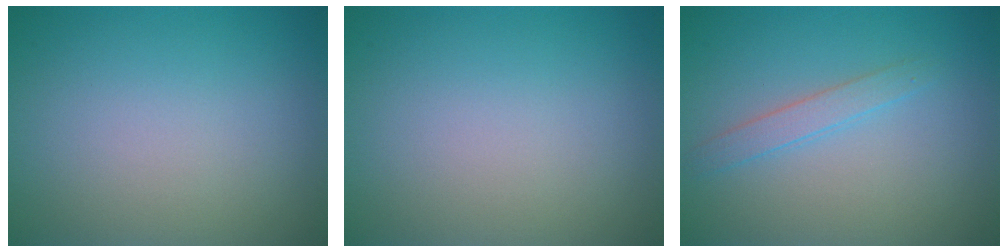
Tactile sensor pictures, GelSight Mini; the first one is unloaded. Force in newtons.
{"total": 0.0}
{"total": 1.6, "press": 1.6, "slide": 0.2}